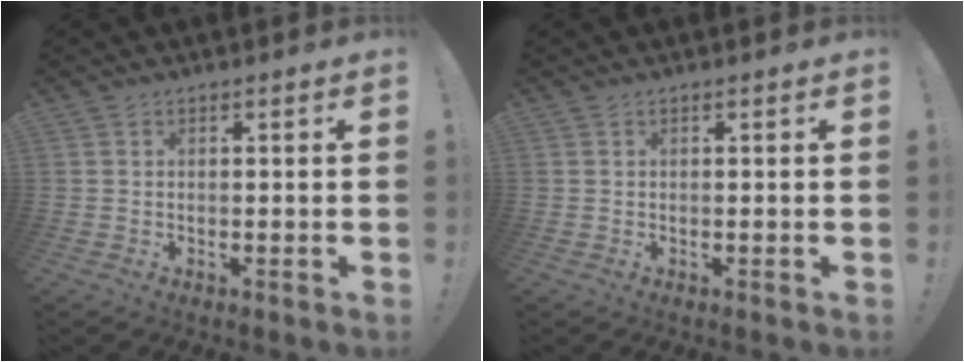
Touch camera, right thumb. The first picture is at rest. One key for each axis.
{"total": 0.0}